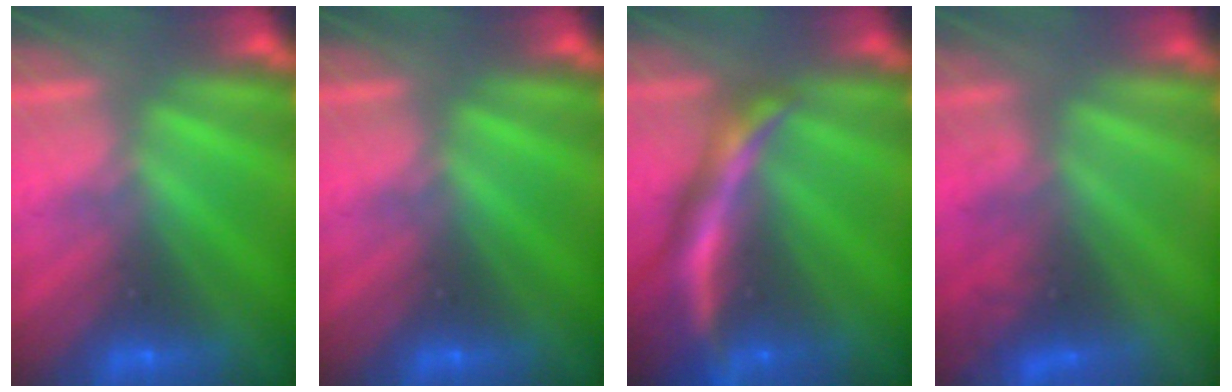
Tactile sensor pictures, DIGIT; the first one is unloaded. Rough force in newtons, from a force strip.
{"total": 0.0}
{"total": 6.9}
{"total": 3.4}